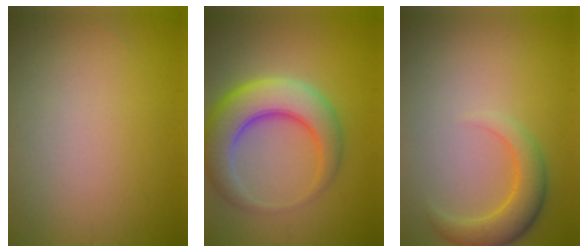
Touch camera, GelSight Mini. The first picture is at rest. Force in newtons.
{"total": 7.1, "press": 7.1, "slide": 0.3}
{"total": 3.5, "press": 3.4, "slide": 0.2}